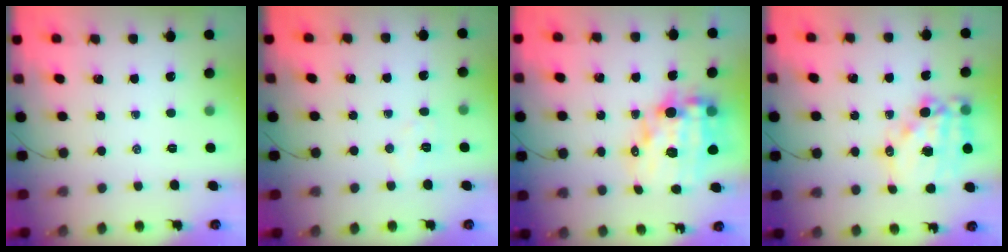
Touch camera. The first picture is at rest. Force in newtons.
{"total": 4.1, "press": 4.0, "slide": 1.0}
{"total": 16.5, "press": 16.0, "slide": 4.1}
{"total": 15.4, "press": 15.2, "slide": 2.3}